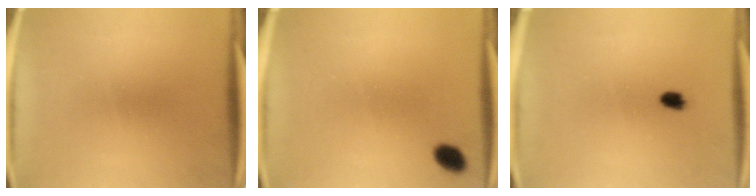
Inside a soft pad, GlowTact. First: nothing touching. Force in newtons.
{"total": 3.2}
{"total": 2.7}